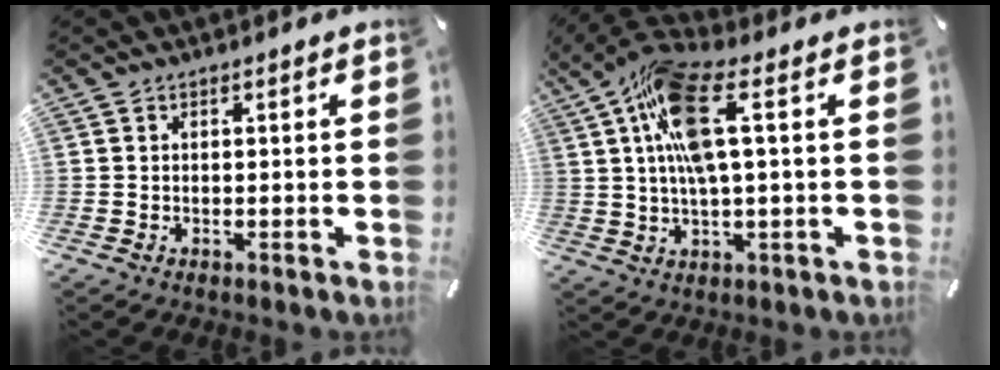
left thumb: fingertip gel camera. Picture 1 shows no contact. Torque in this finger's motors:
{"motor_torque": [2.55, 2.45, 2.13, -0.64, 0.76]}